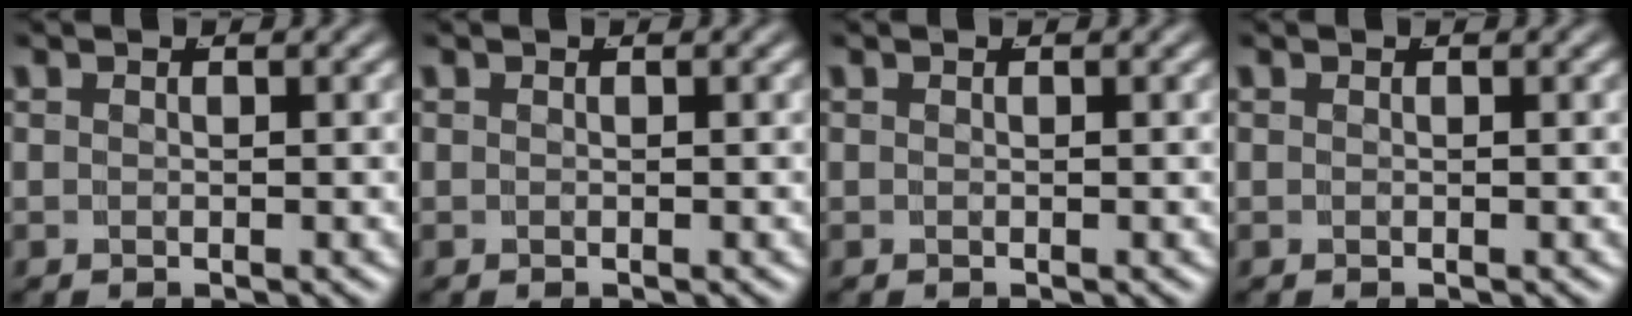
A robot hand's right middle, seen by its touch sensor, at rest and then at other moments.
{"total": 0.0}
{"total": 0.0}
{"total": 0.0}